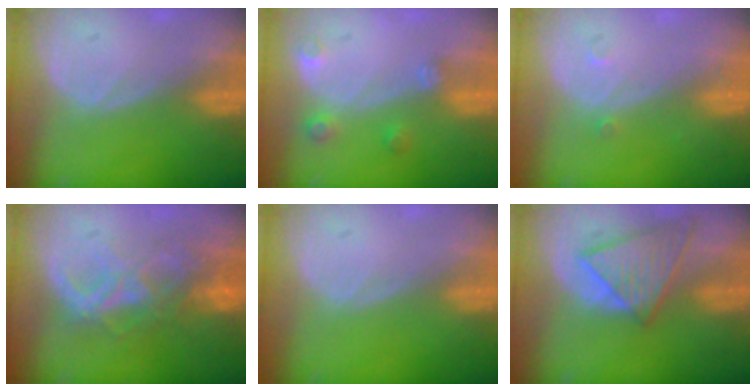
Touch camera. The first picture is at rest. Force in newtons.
{"total": 3.0, "press": 2.9, "slide": 0.6}
{"total": 0.9, "press": 0.7, "slide": 0.5}
{"total": 8.9, "press": 7.6, "slide": 4.6}
{"total": 0.0}
{"total": 8.3, "press": 7.3, "slide": 3.9}